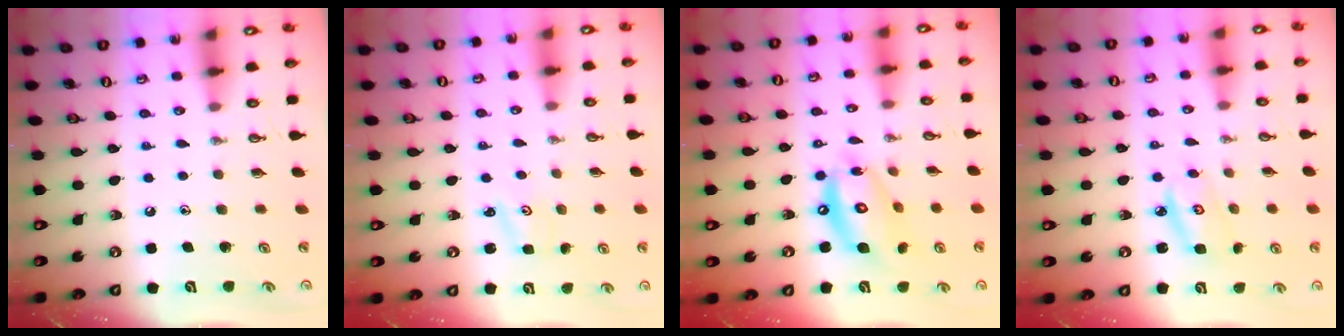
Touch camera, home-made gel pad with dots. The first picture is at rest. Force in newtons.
{"total": 1.3, "press": 1.3, "slide": 0.2}
{"total": 13.9, "press": 13.9, "slide": 1.1}
{"total": 4.7, "press": 4.7, "slide": 0.2}